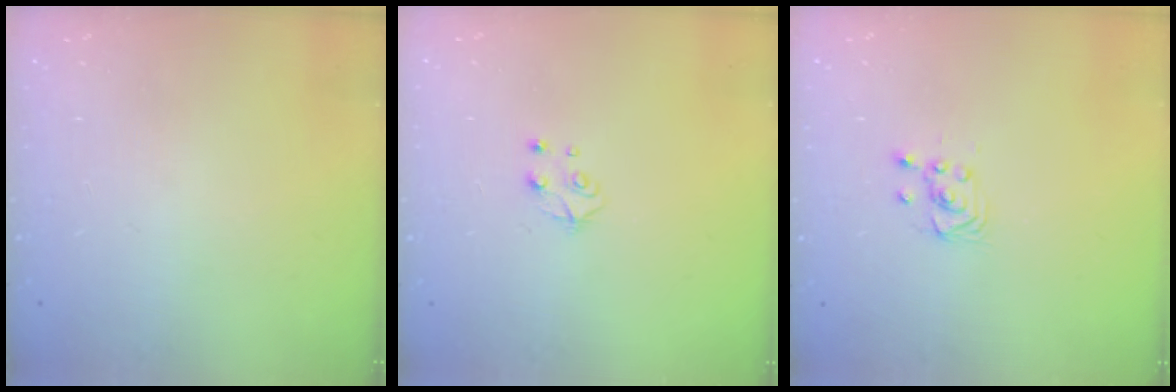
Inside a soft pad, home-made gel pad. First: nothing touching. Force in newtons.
{"total": 4.9, "press": 4.8, "slide": 0.6}
{"total": 2.5, "press": 2.2, "slide": 1.1}